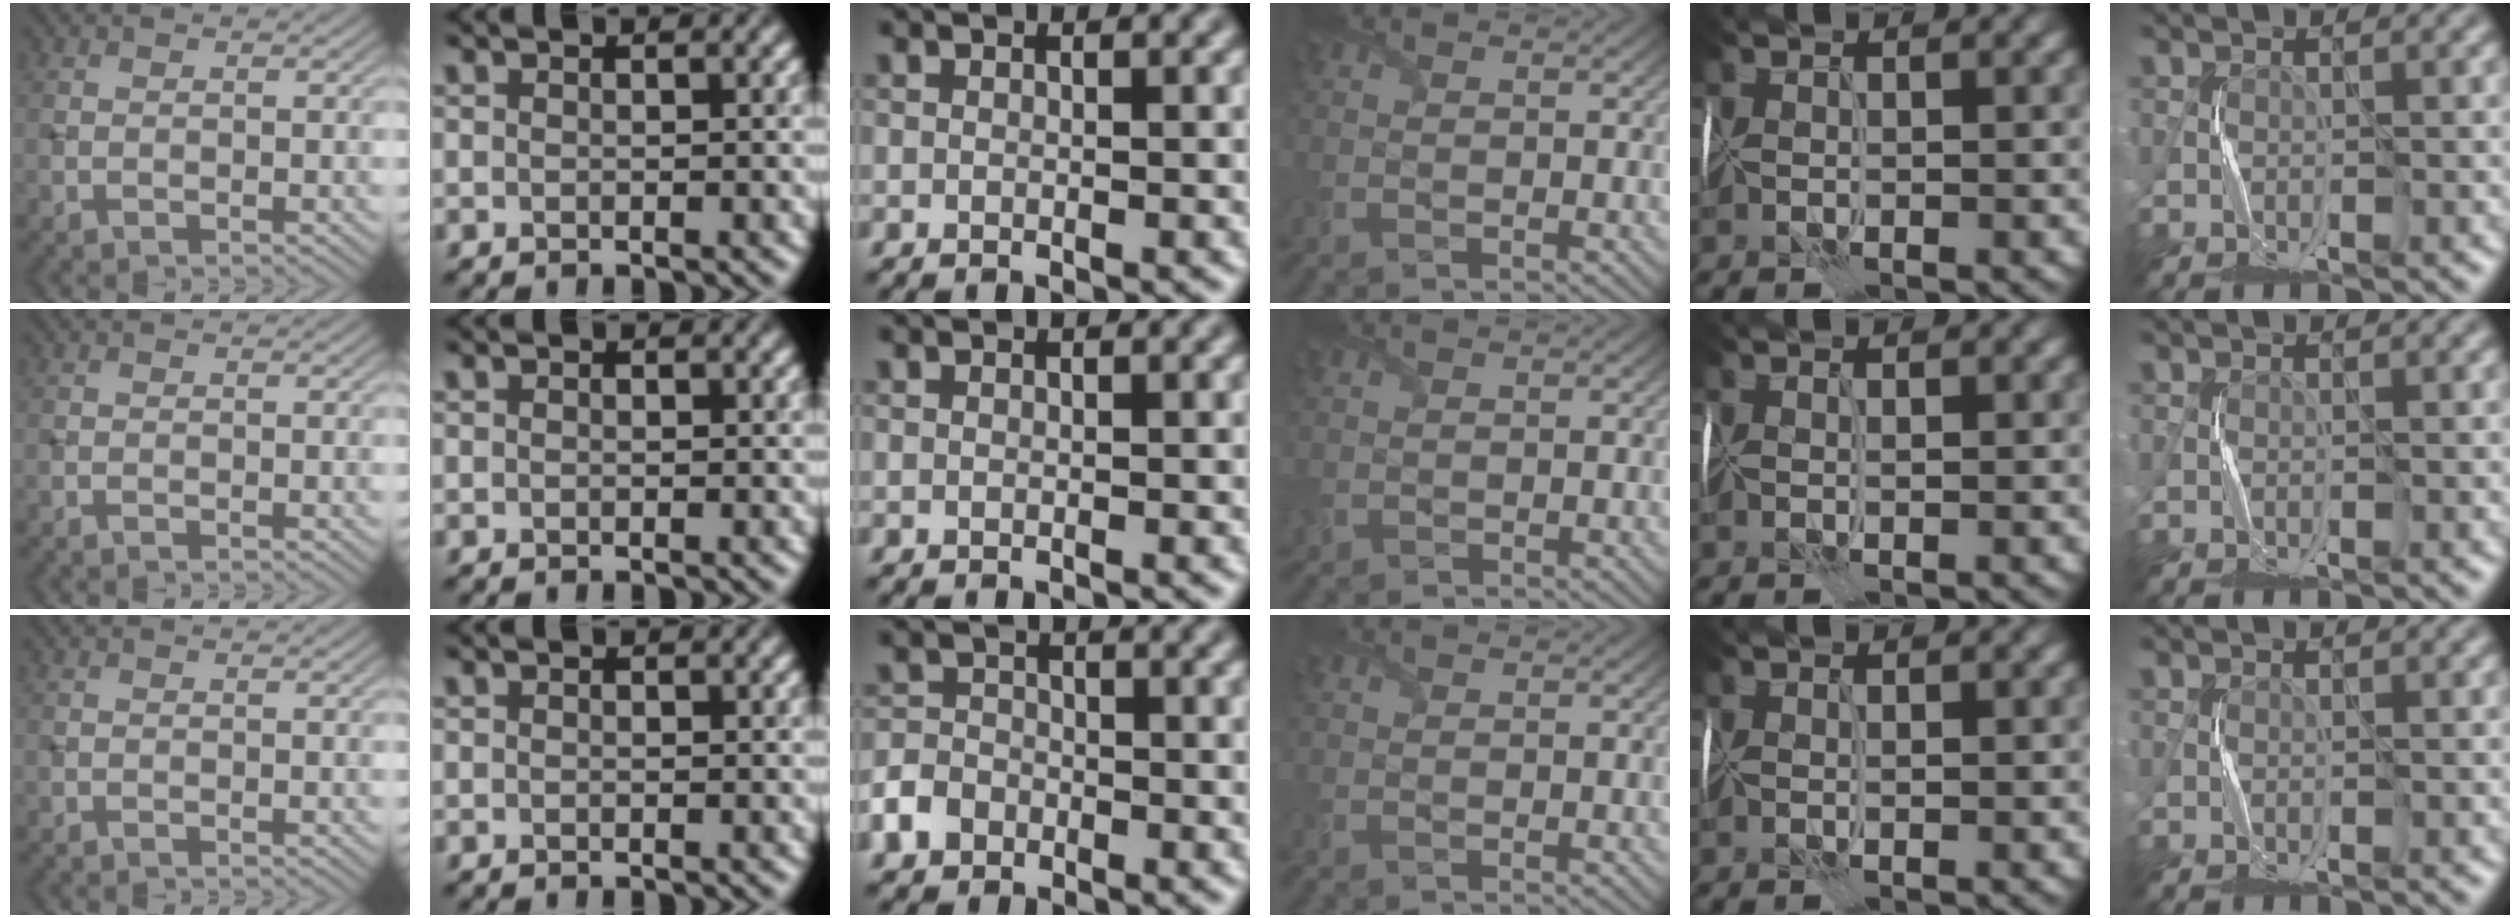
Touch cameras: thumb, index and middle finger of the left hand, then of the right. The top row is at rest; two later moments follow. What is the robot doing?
{"motion": "fold", "object": "tissue"}